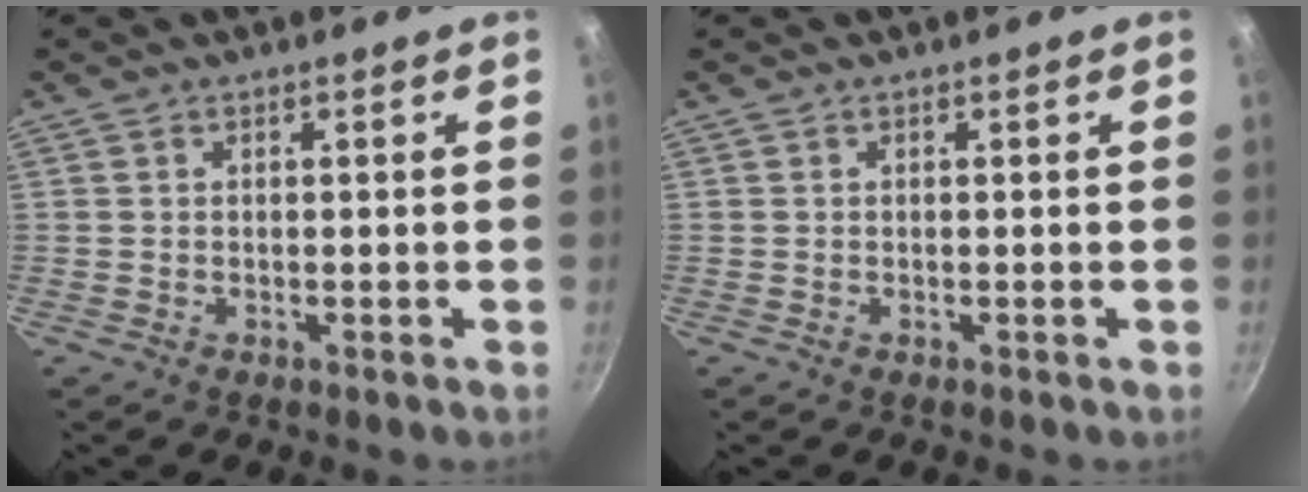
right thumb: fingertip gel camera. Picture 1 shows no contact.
{"total": 0.0}